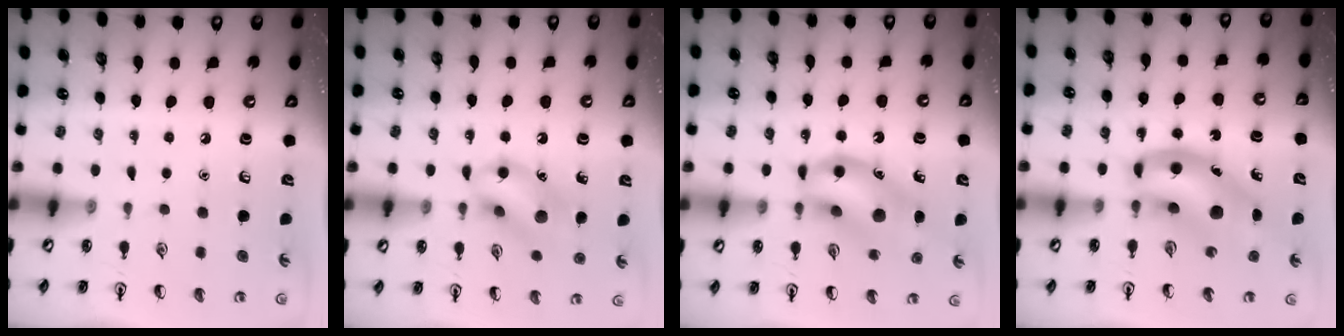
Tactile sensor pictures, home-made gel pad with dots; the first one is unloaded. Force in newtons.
{"total": 11.4, "press": 11.4, "slide": 0.5}
{"total": 14.6, "press": 14.4, "slide": 2.1}
{"total": 12.1, "press": 11.6, "slide": 3.4}